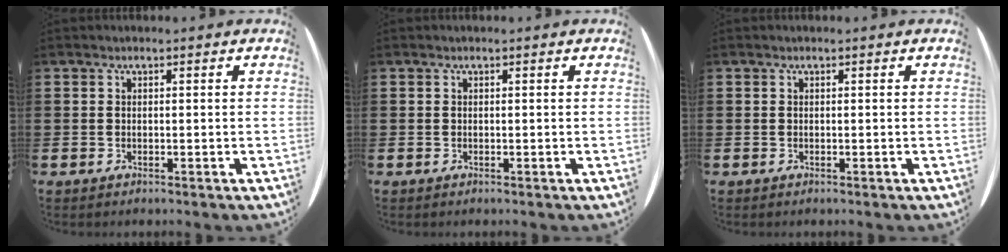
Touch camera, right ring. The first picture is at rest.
{"total": 0.0}
{"total": 0.0}